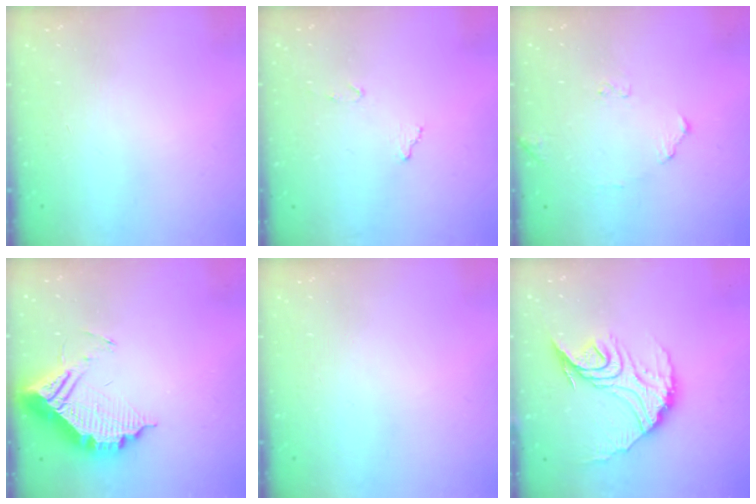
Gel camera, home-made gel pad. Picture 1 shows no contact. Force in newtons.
{"total": 7.1, "press": 7.1, "slide": 0.4}
{"total": 6.3, "press": 6.3, "slide": 0.2}
{"total": 12.0, "press": 12.0, "slide": 1.1}
{"total": 0.0}
{"total": 16.7, "press": 16.6, "slide": 1.5}